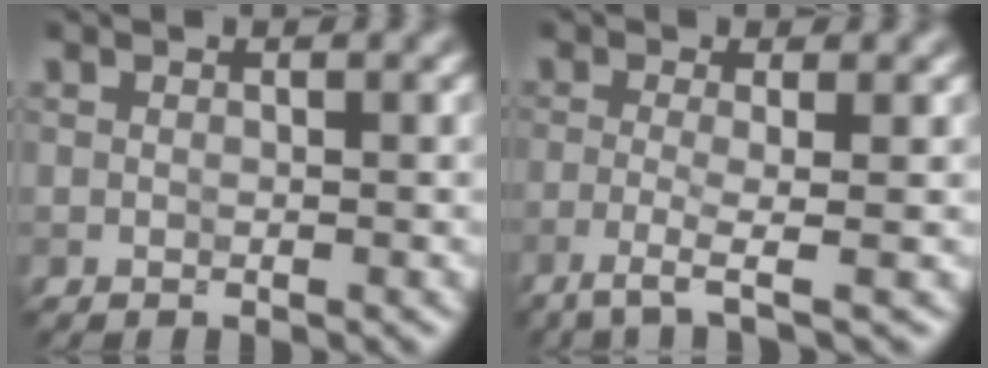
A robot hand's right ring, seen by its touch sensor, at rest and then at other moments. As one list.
[{"total": 3.5, "force": [-1.5, 0.6, 3.1], "torque": [-0.056, -0.004, -0.046]}]